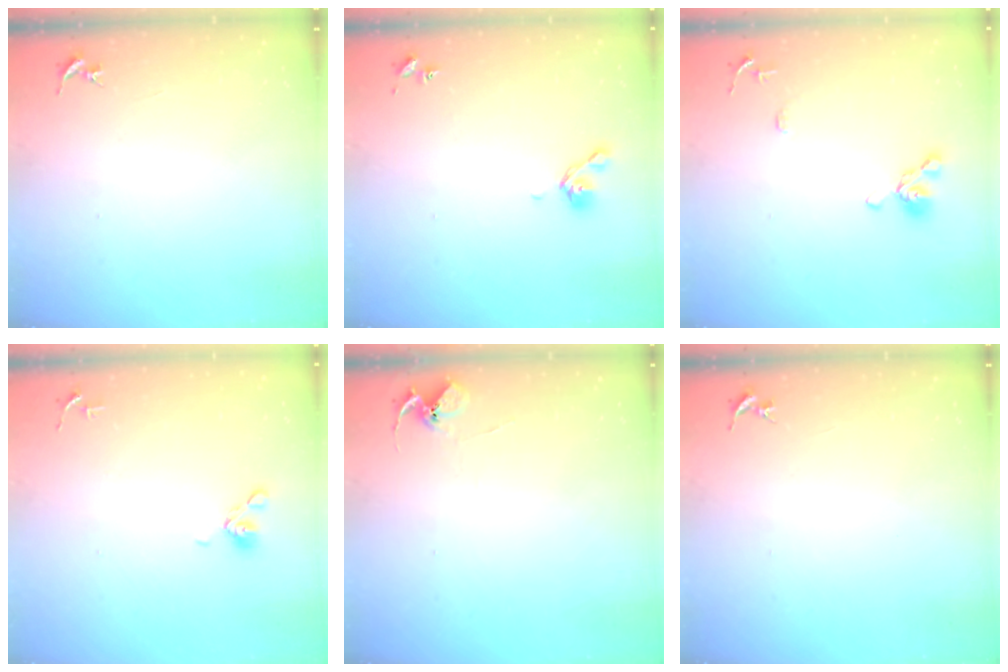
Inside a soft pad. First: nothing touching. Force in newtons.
{"total": 6.1, "press": 6.0, "slide": 1.4}
{"total": 10.4, "press": 10.3, "slide": 1.6}
{"total": 6.5, "press": 6.0, "slide": 2.5}
{"total": 5.2, "press": 5.2, "slide": 0.4}
{"total": 0.0}